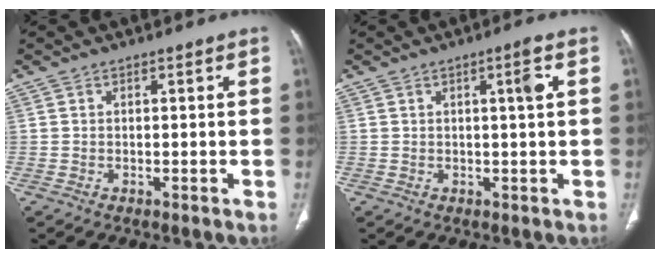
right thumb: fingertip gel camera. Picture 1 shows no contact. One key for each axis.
{"total": 3.0, "fx": 0.6, "fy": 0.3, "fz": 3.0, "tx": -0.051, "ty": 0.003, "tz": 0.010}